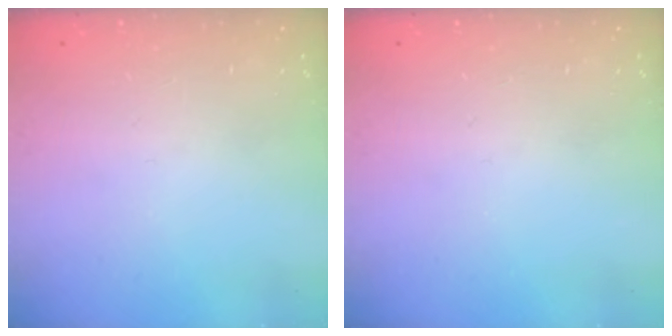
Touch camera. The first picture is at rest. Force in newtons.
{"total": 0.0}